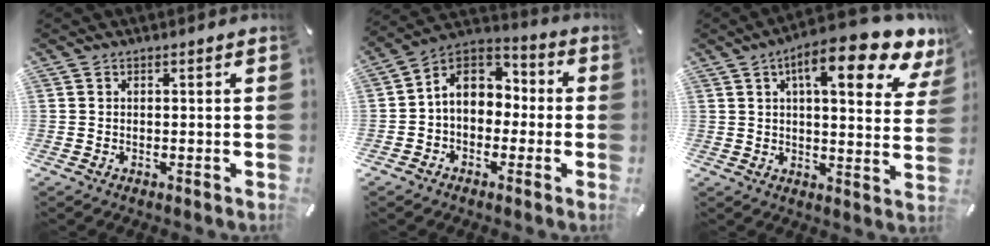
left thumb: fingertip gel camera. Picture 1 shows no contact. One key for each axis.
{"total": 9.0, "fx": 0.4, "fy": 7.6, "fz": 4.8, "tx": -0.102, "ty": 0.010, "tz": 0.005}
{"total": 15.6, "fx": 8.8, "fy": 4.5, "fz": 12.0, "tx": -0.176, "ty": -0.042, "tz": 0.135}